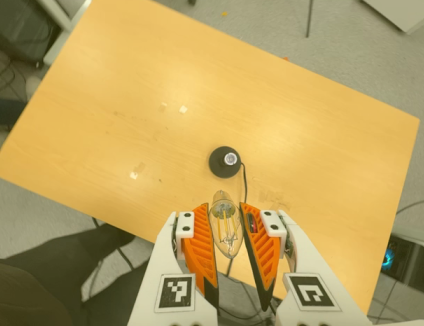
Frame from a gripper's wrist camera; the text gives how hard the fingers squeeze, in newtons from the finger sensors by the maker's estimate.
{"total": 11.8, "left": 12.1, "right": 11.5}